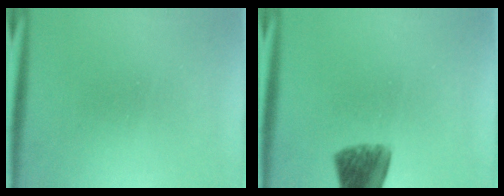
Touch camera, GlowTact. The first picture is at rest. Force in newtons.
{"total": 7.5}